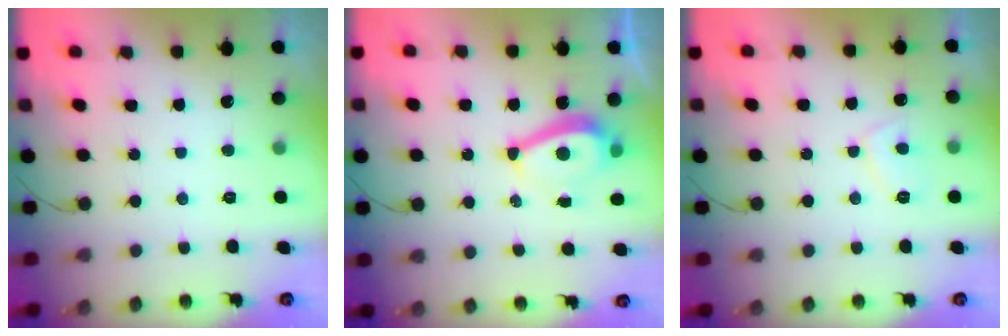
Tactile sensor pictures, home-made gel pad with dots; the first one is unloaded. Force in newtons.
{"total": 6.9, "press": 6.5, "slide": 2.4}
{"total": 4.2, "press": 4.2, "slide": 0.6}